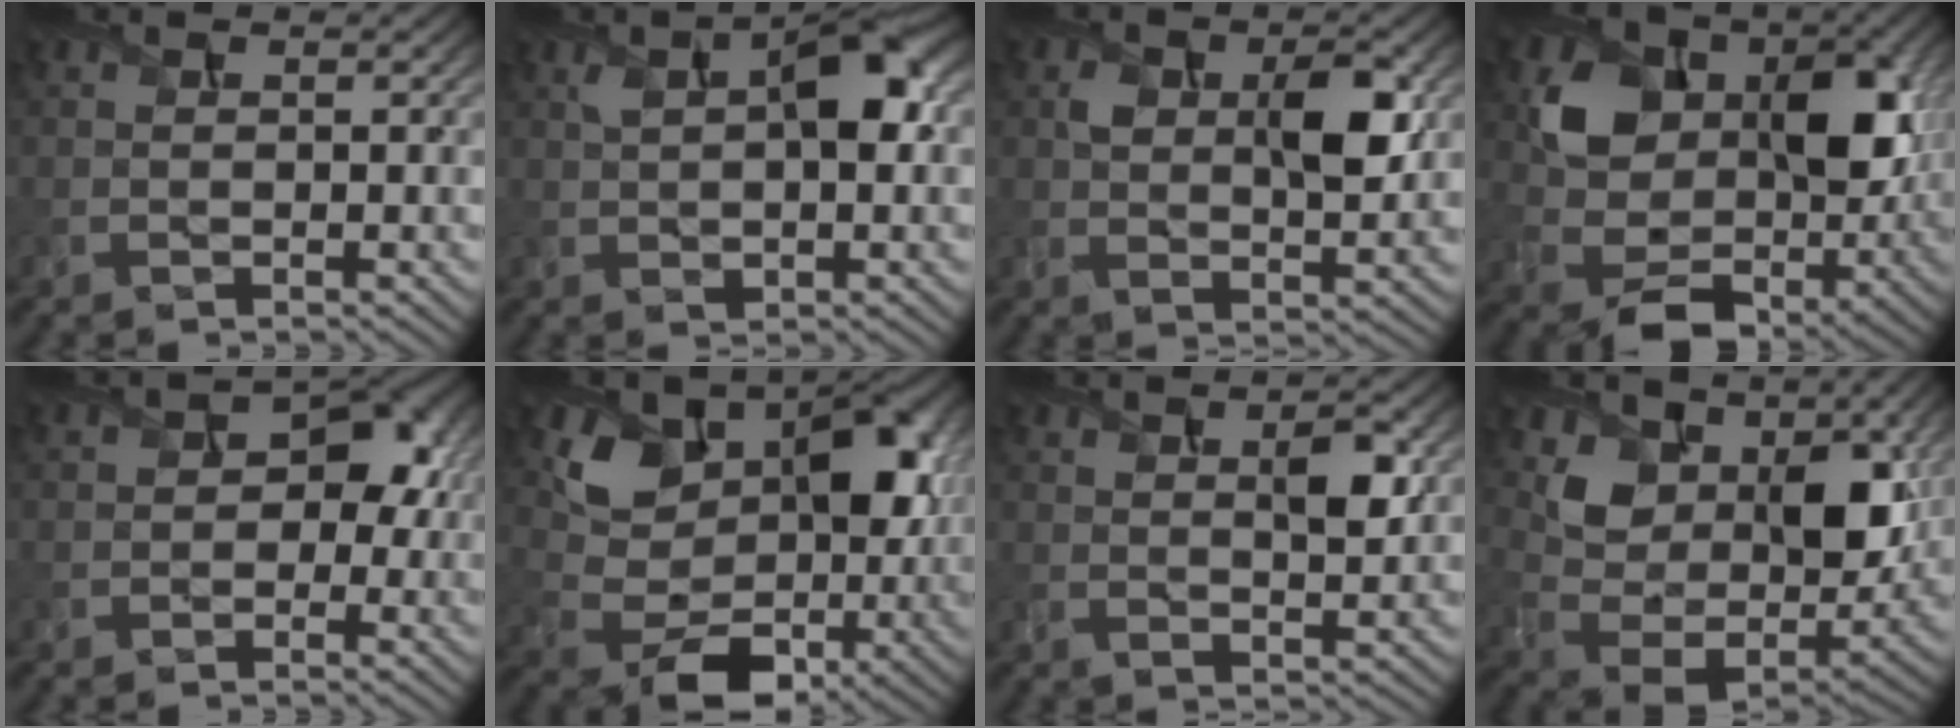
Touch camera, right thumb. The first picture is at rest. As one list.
[{"total": 8.1, "force": [1.6, 3.9, 6.9], "torque": [-0.122, 0.009, 0.026]}, {"total": 6.8, "force": [1.6, 3.9, 5.3], "torque": [-0.094, -0.003, 0.028]}, {"total": 12.2, "force": [1.7, 9.2, 7.9], "torque": [-0.140, -0.012, 0.039]}, {"total": 5.1, "force": [-0.2, 3.8, 3.4], "torque": [-0.029, 0.004, -0.007]}, {"total": 11.9, "force": [2.7, 8.6, 7.7], "torque": [-0.126, -0.015, 0.058]}, {"total": 4.3, "force": [1.7, 1.8, 3.5], "torque": [-0.066, -0.003, 0.033]}, {"total": 11.2, "force": [5.1, 7.4, 6.7], "torque": [-0.137, -0.018, 0.095]}]